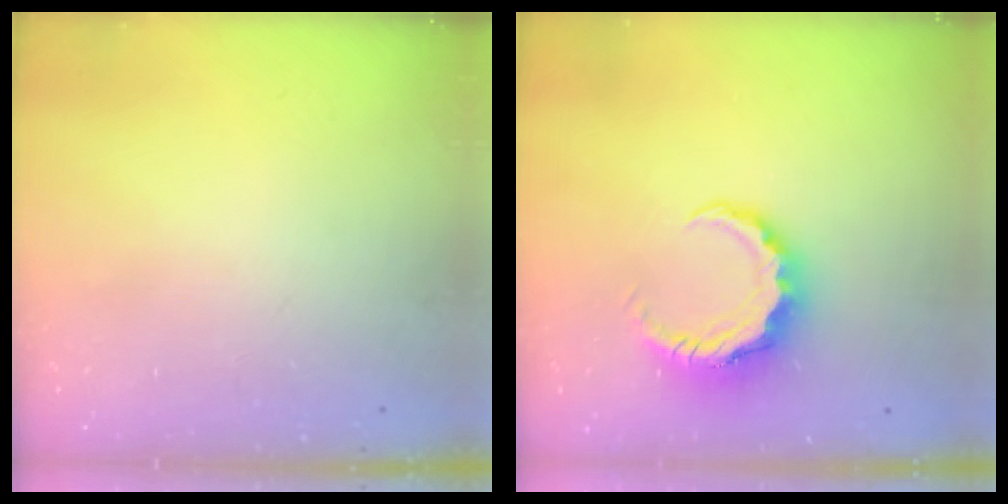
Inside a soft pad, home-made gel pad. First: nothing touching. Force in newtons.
{"total": 7.8, "press": 7.8, "slide": 0.6}